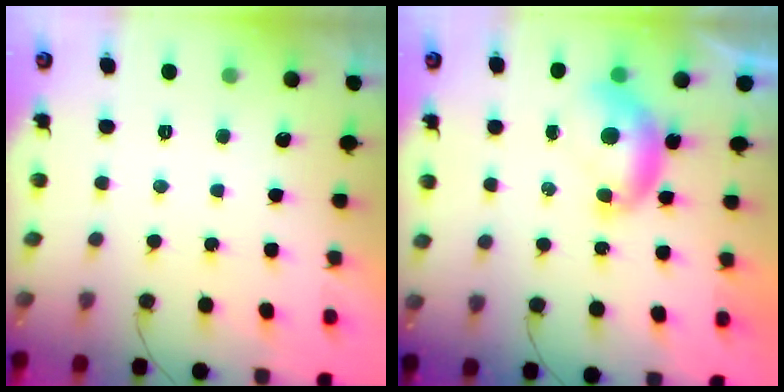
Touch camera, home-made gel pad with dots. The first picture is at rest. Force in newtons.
{"total": 7.2, "press": 7.1, "slide": 0.7}